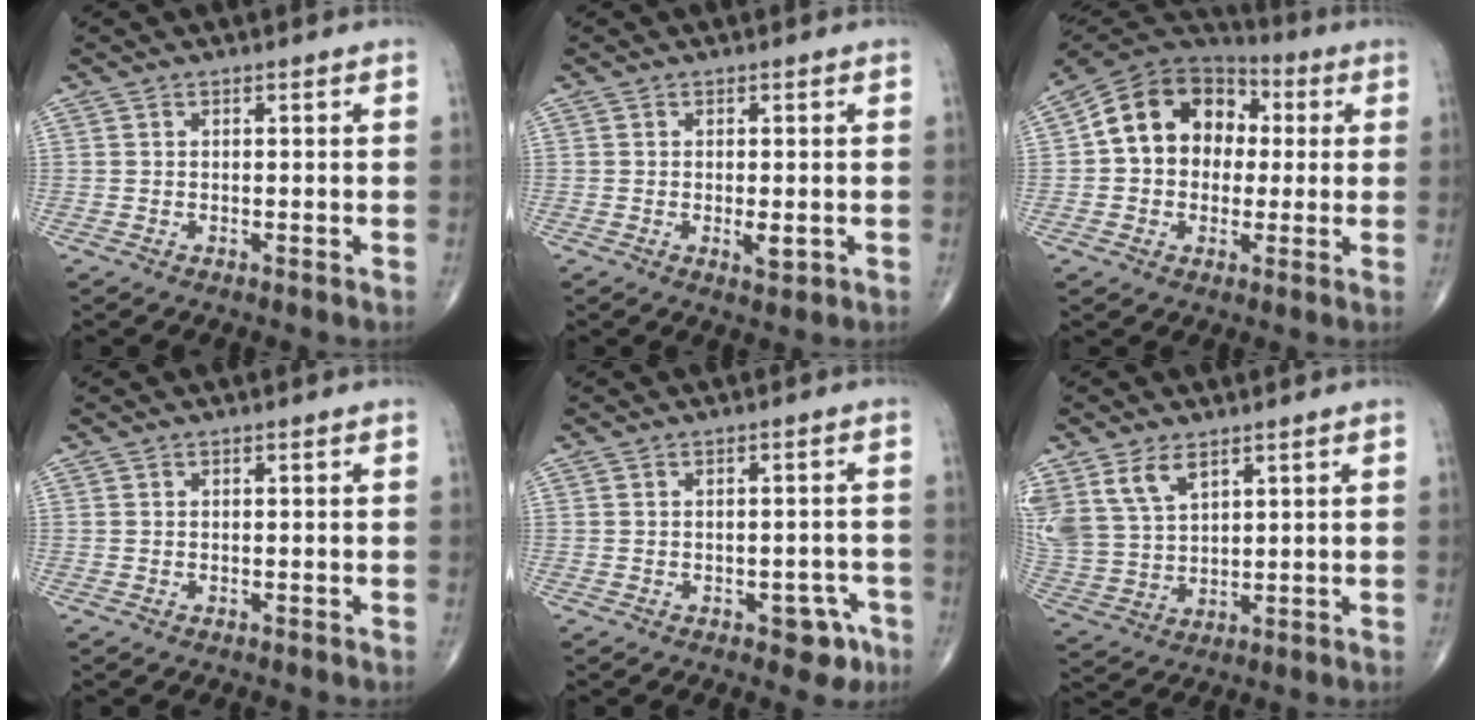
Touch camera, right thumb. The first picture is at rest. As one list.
[{"total": 2.3, "force": [-0.5, 0.9, 2.1], "torque": [-0.028, -0.005, -0.004]}, {"total": 15.9, "force": [1.8, 12.6, 9.5], "torque": [-0.125, 0.034, 0.023]}, {"total": 0.0}, {"total": 4.6, "force": [-2.4, 2.7, 2.8], "torque": [-0.006, 0.018, -0.025]}, {"total": 10.6, "force": [5.9, 6.3, 6.1], "torque": [-0.120, -0.013, 0.134]}]